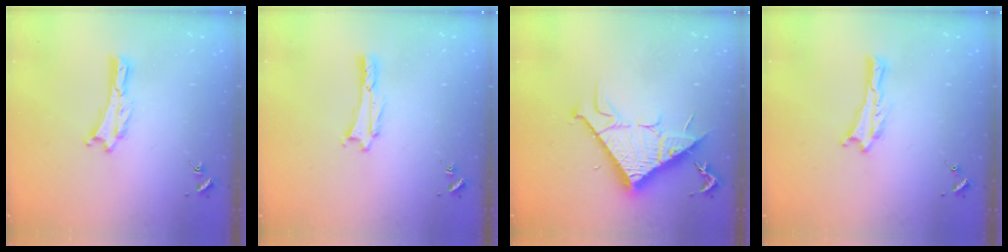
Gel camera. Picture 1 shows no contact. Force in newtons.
{"total": 1.1, "press": 1.1, "slide": 0.1}
{"total": 11.9, "press": 11.9, "slide": 0.2}
{"total": 0.0}